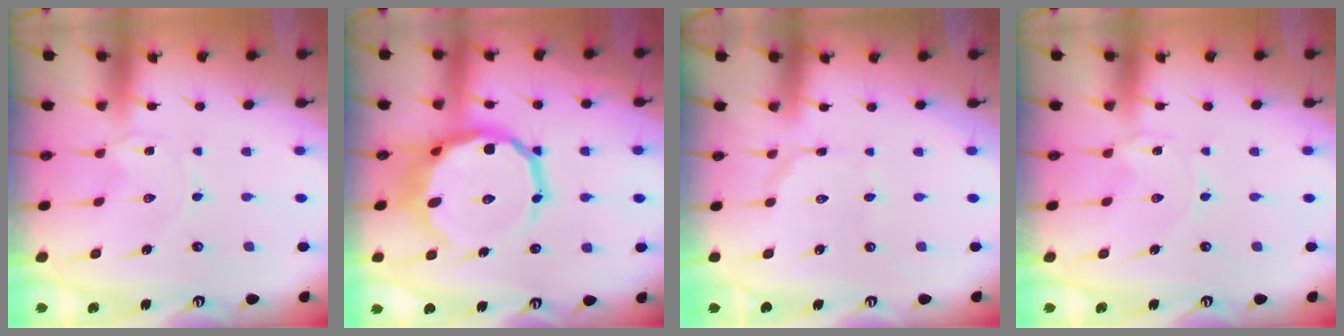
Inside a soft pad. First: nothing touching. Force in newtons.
{"total": 16.8, "press": 16.3, "slide": 4.2}
{"total": 1.6, "press": 1.6, "slide": 0.1}
{"total": 0.0}